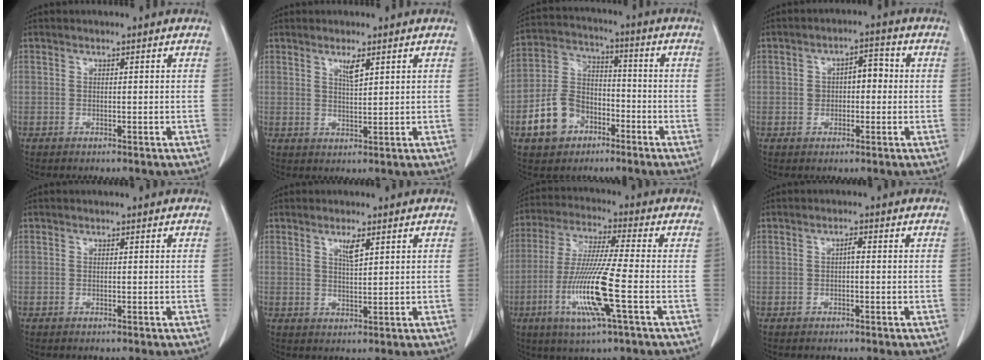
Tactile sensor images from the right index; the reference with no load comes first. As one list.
[{"total": 2.5, "force": [1.5, 0.3, 1.9], "torque": [-0.039, -0.004, 0.029]}, {"total": 10.0, "force": [-4.6, 7.6, 4.6], "torque": [-0.107, 0.022, -0.076]}, {"total": 4.6, "force": [0.2, 2.7, 3.8], "torque": [-0.064, 0.028, 0.006]}, {"total": 0.0}, {"total": 2.6, "force": [1.5, 0.3, 2.1], "torque": [-0.042, -0.003, 0.028]}, {"total": 12.7, "force": [-3.9, -0.4, 12.1], "torque": [-0.251, -0.018, -0.078]}, {"total": 1.2, "force": [0.0, 0.3, 1.2], "torque": [-0.020, 0.004, -0.001]}]